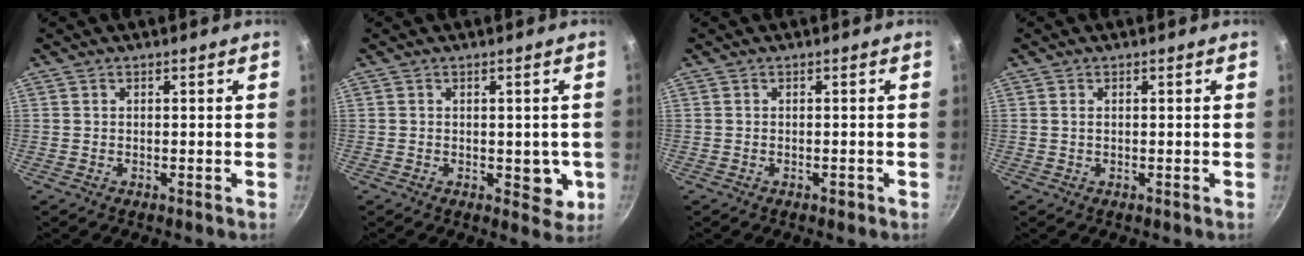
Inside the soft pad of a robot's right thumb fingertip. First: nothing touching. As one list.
[{"total": 4.9, "force": [-0.7, 3.1, 3.8], "torque": [-0.021, -0.003, -0.006]}, {"total": 0.8, "force": [-0.5, 0.4, 0.5], "torque": [-0.006, 0.003, -0.004]}, {"total": 0.8, "force": [0.2, 0.5, 0.6], "torque": [-0.012, 0.001, 0.003]}]